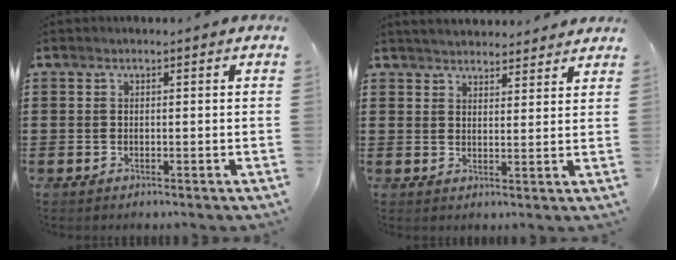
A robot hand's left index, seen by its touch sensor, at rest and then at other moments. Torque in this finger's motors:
{"motor_torque": [1.15, -0.99, 0.26, 0.06]}